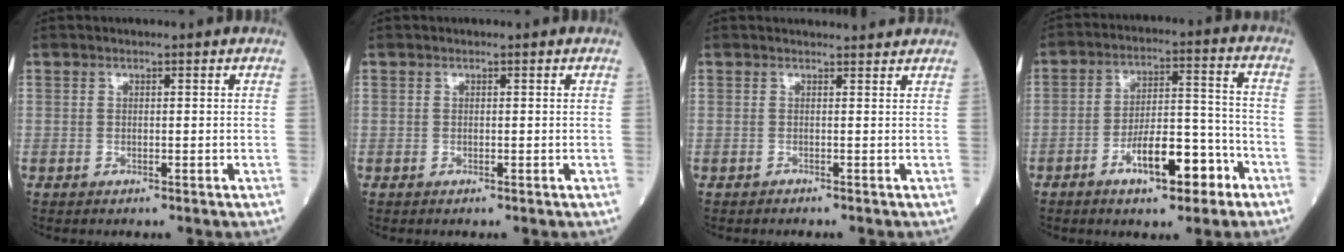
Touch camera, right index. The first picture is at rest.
{"total": 0.0}
{"total": 2.0, "force": [1.7, 0.6, 0.9], "torque": [-0.029, 0.021, 0.013]}
{"total": 10.6, "force": [-5.6, 3.4, 8.3], "torque": [-0.141, 0.022, -0.085]}